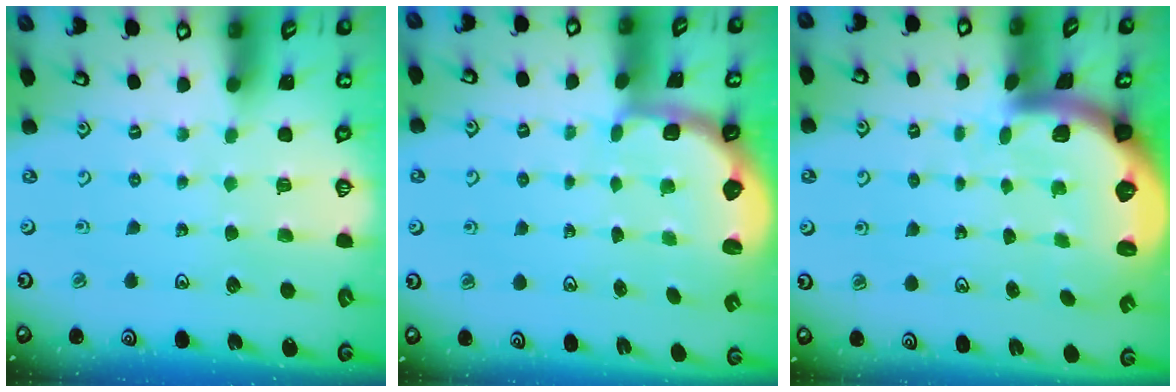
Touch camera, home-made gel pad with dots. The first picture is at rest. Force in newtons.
{"total": 2.6, "press": 1.9, "slide": 1.7}
{"total": 2.7, "press": 2.5, "slide": 0.9}